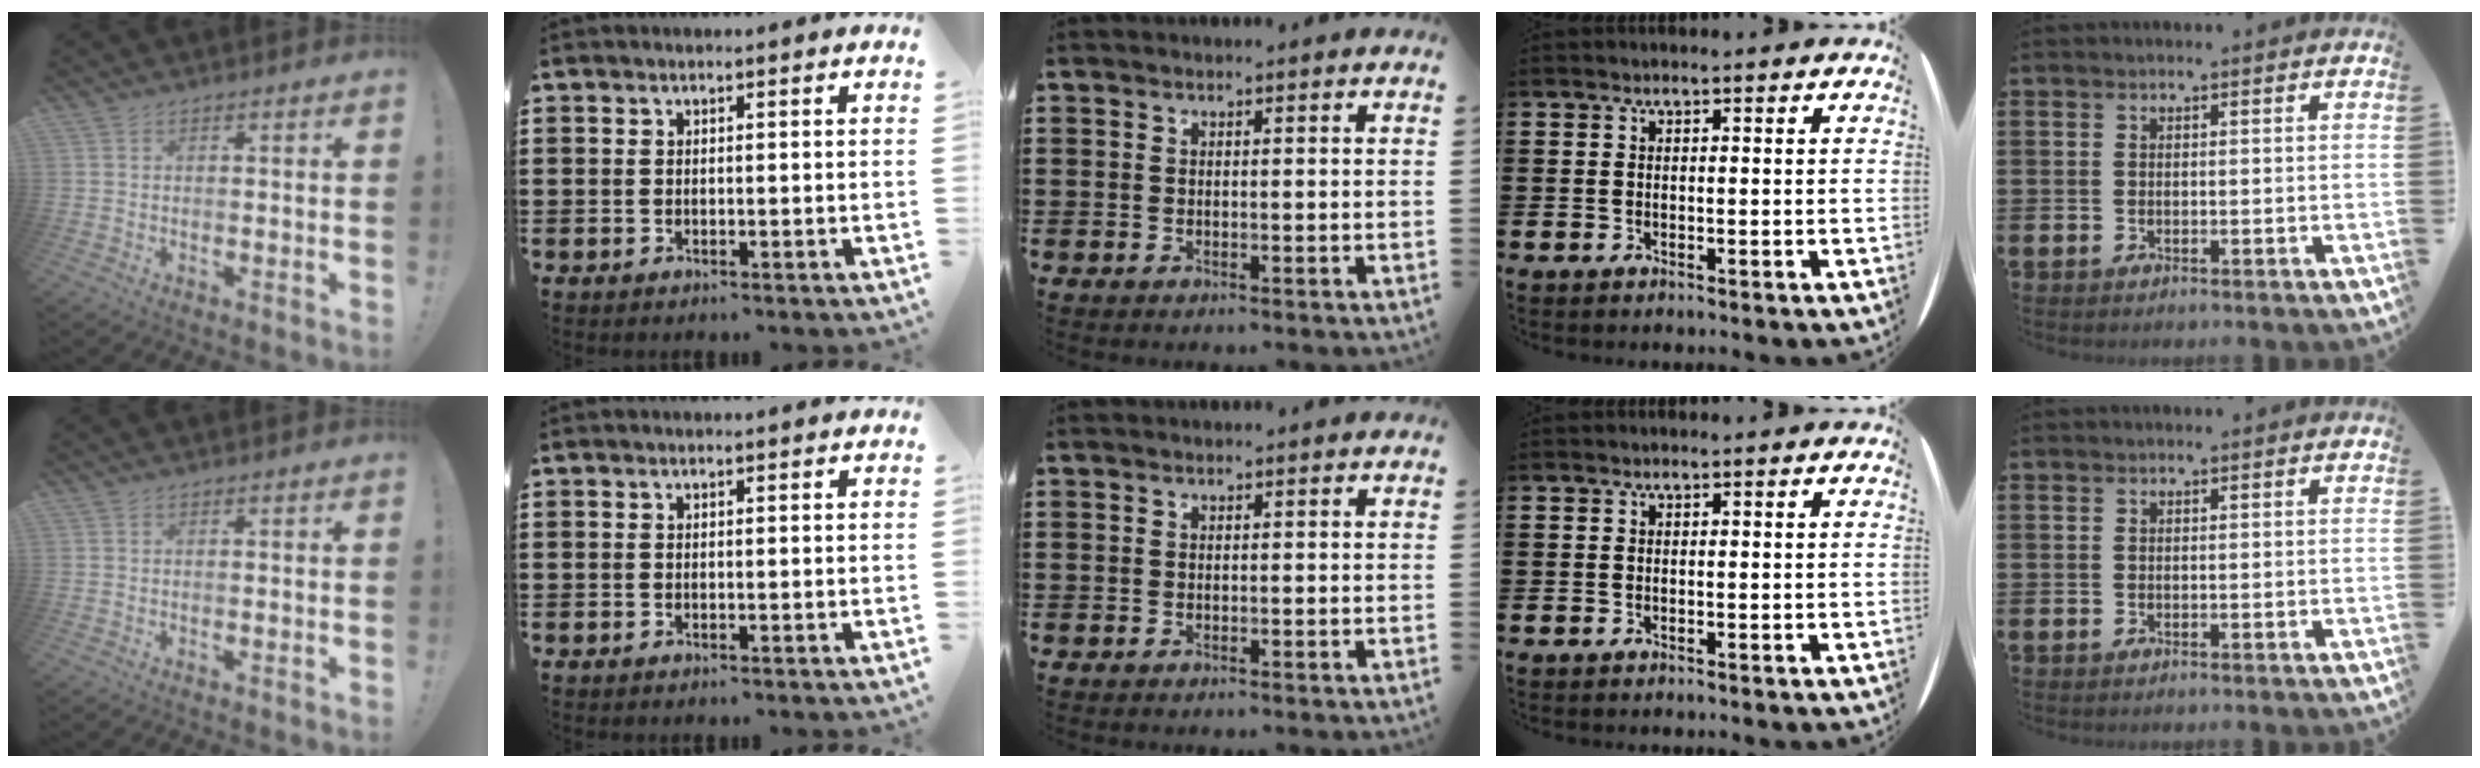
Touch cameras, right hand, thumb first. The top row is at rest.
{}